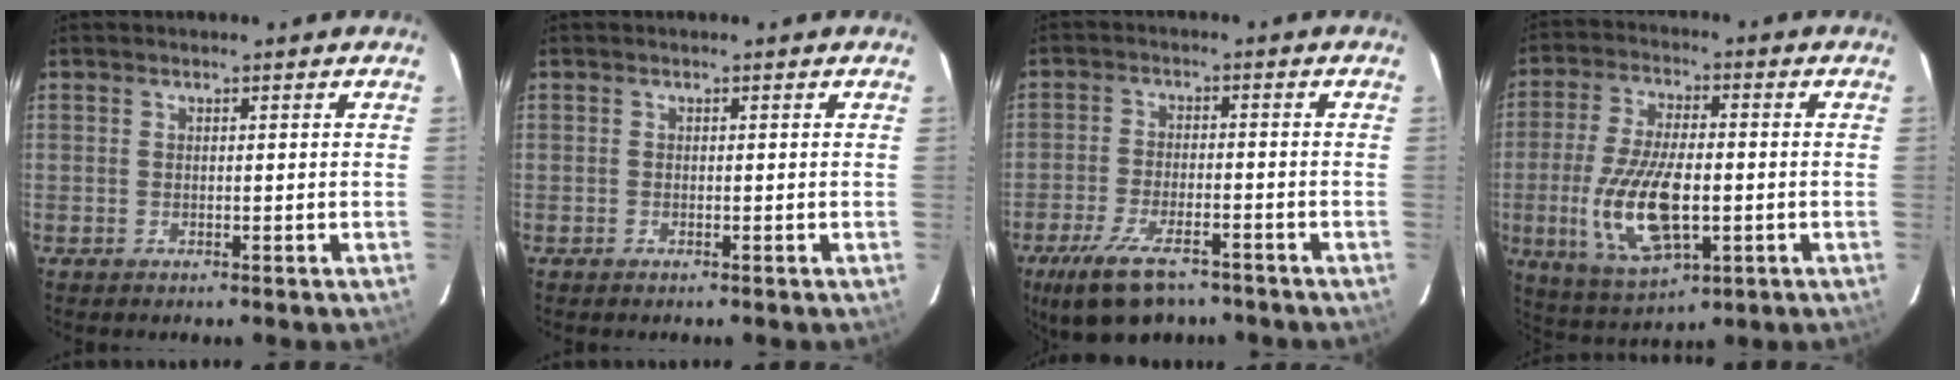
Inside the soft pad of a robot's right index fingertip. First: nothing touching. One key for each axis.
{"total": 0.0}
{"total": 12.2, "fx": -8.6, "fy": 4.7, "fz": 7.4, "tx": -0.165, "ty": -0.024, "tz": -0.148}
{"total": 15.5, "fx": -3.1, "fy": 6.4, "fz": 13.8, "tx": -0.284, "ty": -0.014, "tz": -0.048}